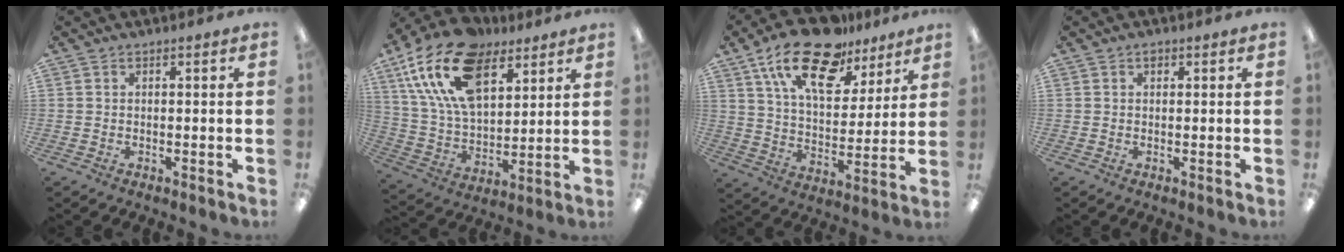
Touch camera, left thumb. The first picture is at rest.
{"total": 21.5, "force": [11.9, 12.0, 13.2], "torque": [-0.267, -0.049, 0.212]}
{"total": 20.3, "force": [13.1, 9.9, 11.9], "torque": [-0.200, -0.065, 0.229]}
{"total": 0.9, "force": [0.5, 0.6, 0.5], "torque": [-0.003, -0.001, 0.006]}